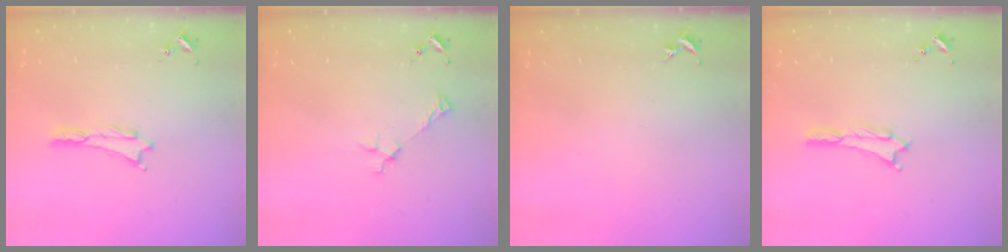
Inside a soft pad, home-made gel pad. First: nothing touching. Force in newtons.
{"total": 2.6, "press": 2.6, "slide": 0.3}
{"total": 0.0}
{"total": 0.7, "press": 0.7, "slide": 0.3}